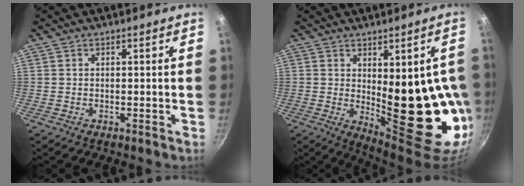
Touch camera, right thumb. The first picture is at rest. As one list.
[{"total": 19.9, "force": [-0.5, 8.1, 18.1], "torque": [-0.203, -0.028, 0.020]}]